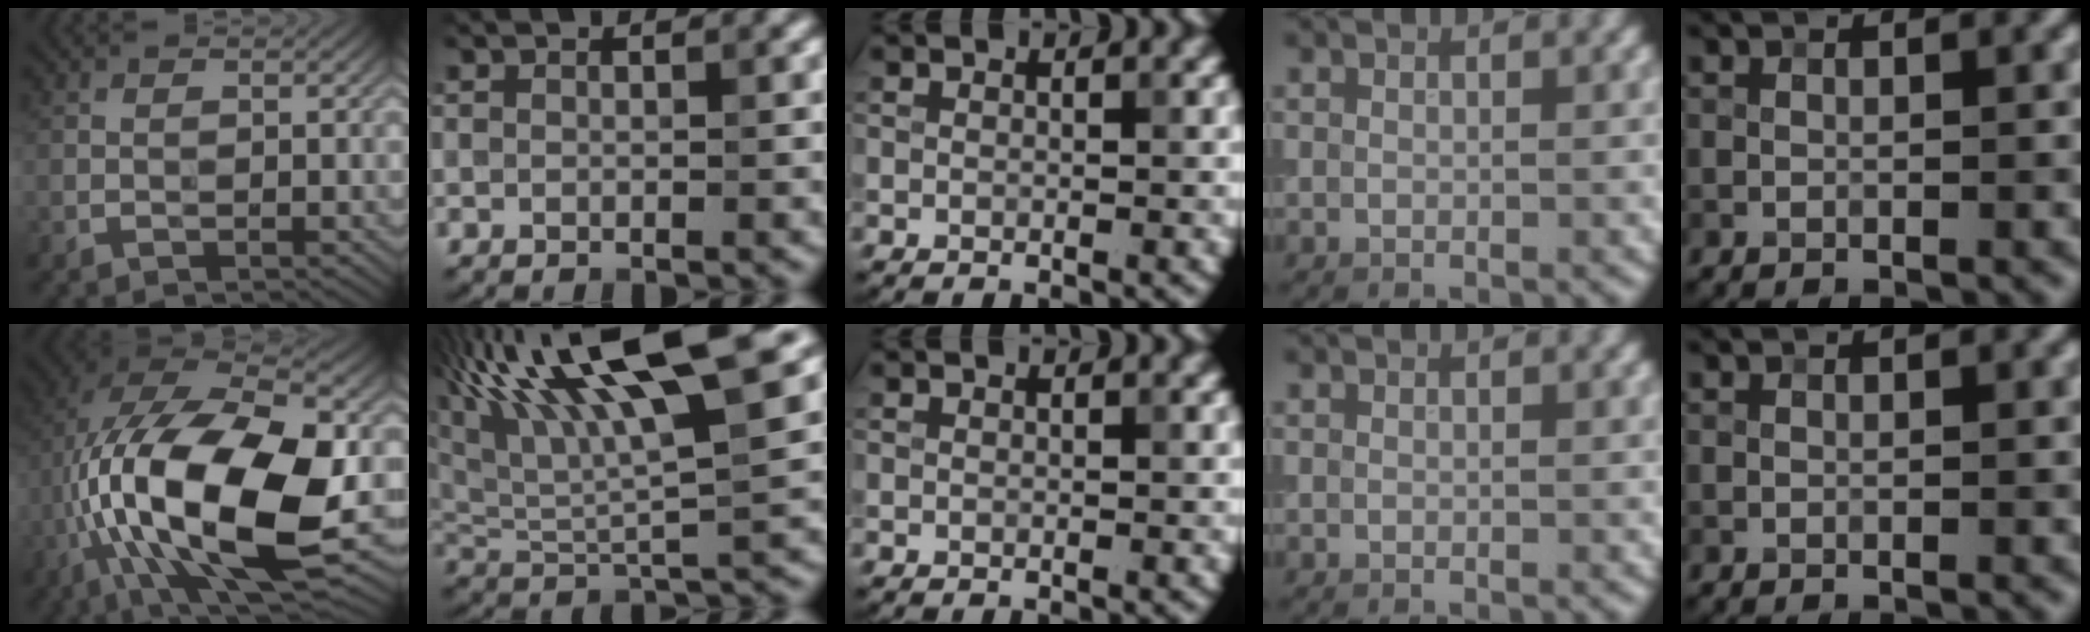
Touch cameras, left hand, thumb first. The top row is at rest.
{"thumb": {"total": 20.4, "force": [-3.4, 8.7, 18.2], "torque": [-0.359, 0.001, -0.055]}, "index": {"total": 14.9, "force": [7.5, 3.9, 12.3], "torque": [-0.219, 0.027, 0.124]}}